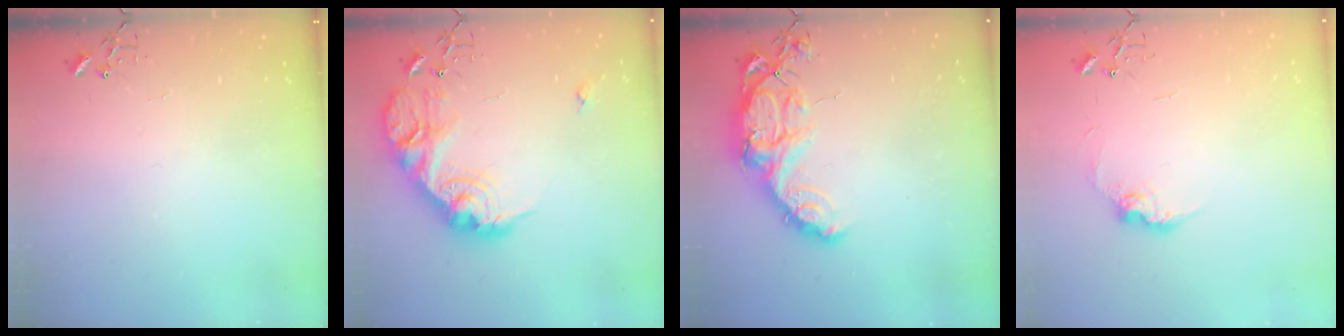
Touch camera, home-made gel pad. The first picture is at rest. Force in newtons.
{"total": 22.6, "press": 22.6, "slide": 1.4}
{"total": 15.5, "press": 15.4, "slide": 1.0}
{"total": 9.1, "press": 9.1, "slide": 0.4}